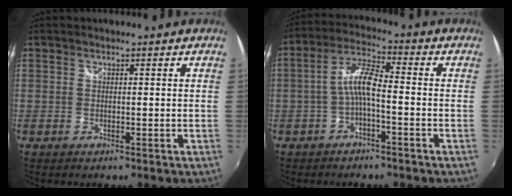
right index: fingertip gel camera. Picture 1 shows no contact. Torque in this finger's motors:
{"motor_torque": [0.91, -0.33, 0.60, 0.12]}